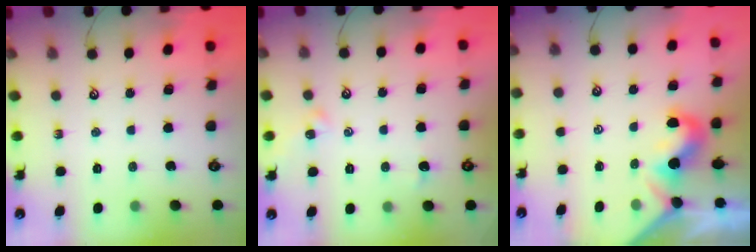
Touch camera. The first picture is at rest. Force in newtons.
{"total": 2.3, "press": 2.2, "slide": 0.6}
{"total": 1.9, "press": 1.8, "slide": 0.6}